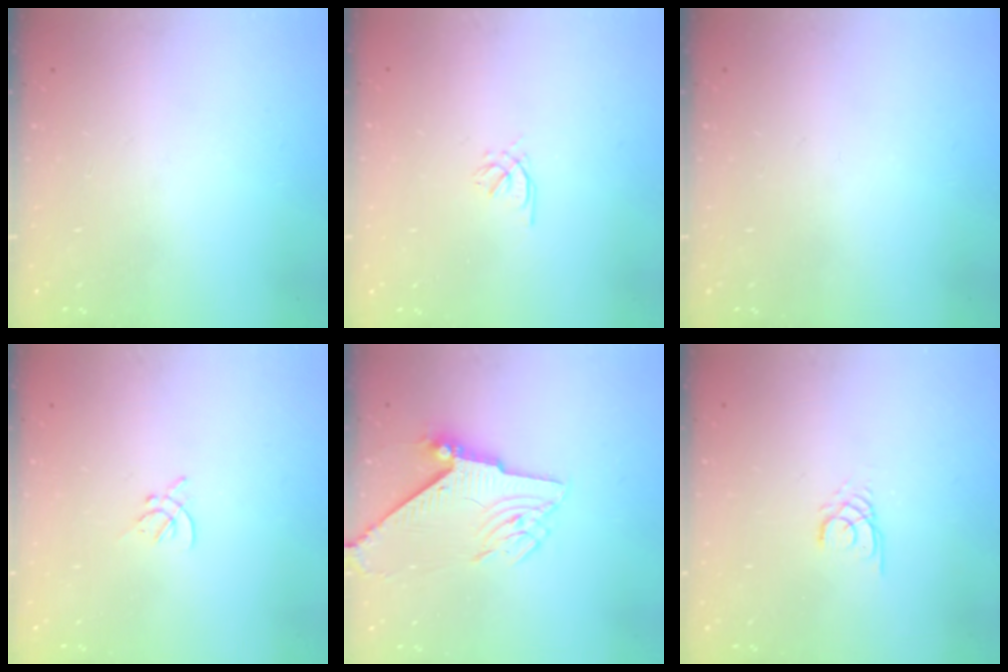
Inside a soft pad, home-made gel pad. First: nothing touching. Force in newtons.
{"total": 0.9, "press": 0.8, "slide": 0.4}
{"total": 0.0}
{"total": 2.0, "press": 1.9, "slide": 0.5}
{"total": 8.1, "press": 8.1, "slide": 0.6}
{"total": 2.2, "press": 2.2, "slide": 0.2}